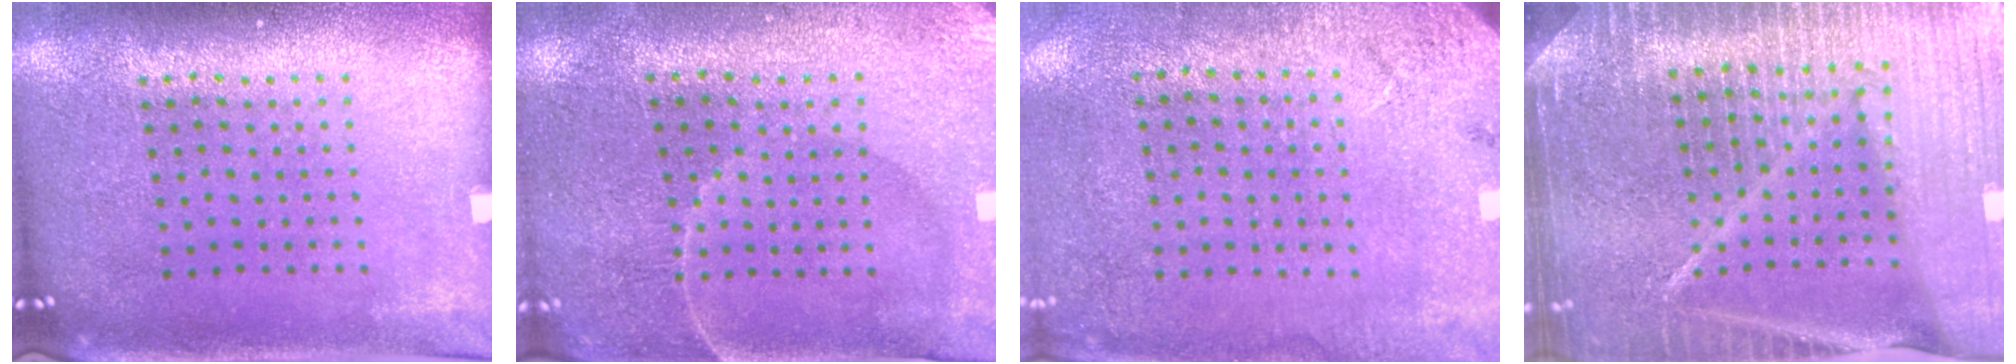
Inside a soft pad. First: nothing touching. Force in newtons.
{"total": 0.6, "press": 0.5, "slide": 0.4}
{"total": 2.7, "press": 2.2, "slide": 1.5}
{"total": 6.1, "press": 5.4, "slide": 2.9}